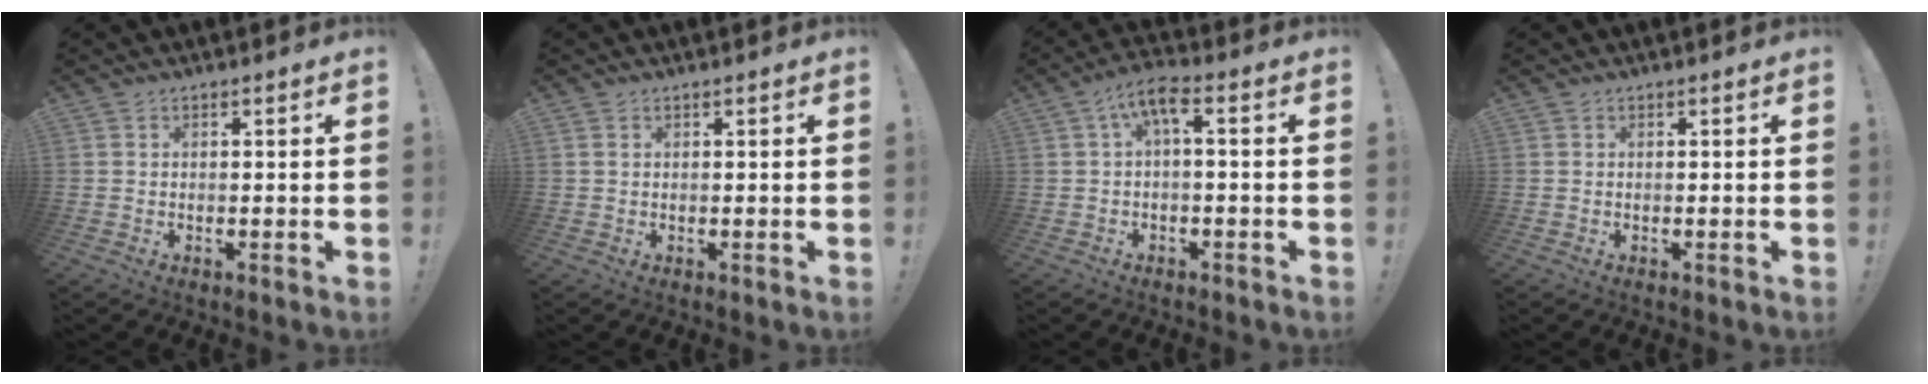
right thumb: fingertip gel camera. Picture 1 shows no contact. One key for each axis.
{"total": 0.6, "fx": 0.4, "fy": 0.3, "fz": 0.5, "tx": -0.017, "ty": 0.005, "tz": 0.008}
{"total": 6.5, "fx": 0.8, "fy": 1.9, "fz": 6.1, "tx": -0.105, "ty": 0.000, "tz": 0.013}
{"total": 0.0}